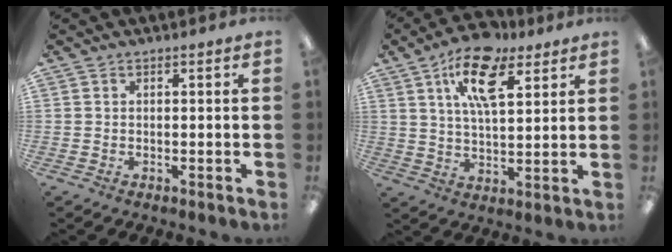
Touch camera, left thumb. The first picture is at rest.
{"total": 14.8, "force": [8.1, 6.6, 10.4], "torque": [-0.171, -0.021, 0.141]}